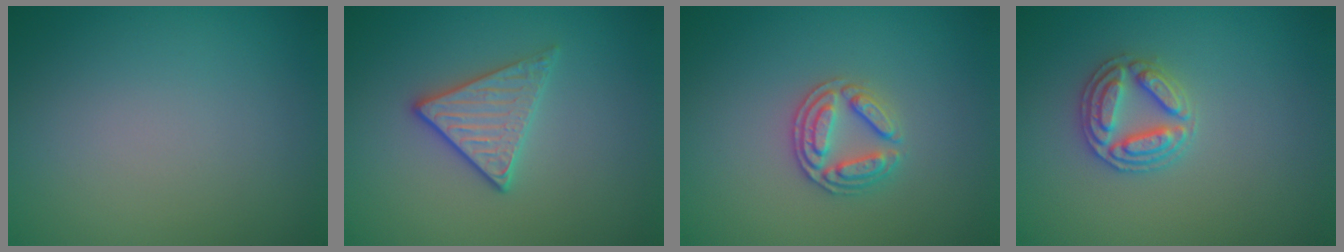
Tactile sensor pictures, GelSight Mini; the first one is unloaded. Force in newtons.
{"total": 2.8, "press": 2.7, "slide": 0.8}
{"total": 2.8, "press": 2.7, "slide": 0.7}
{"total": 2.9, "press": 2.9, "slide": 0.2}